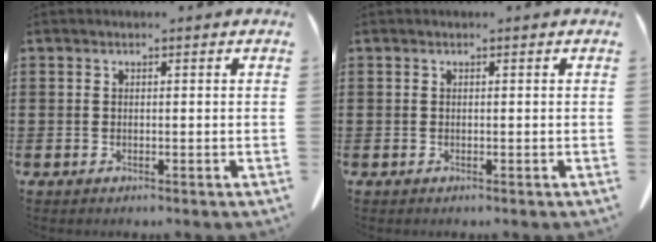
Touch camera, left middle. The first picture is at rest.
{"total": 0.0}